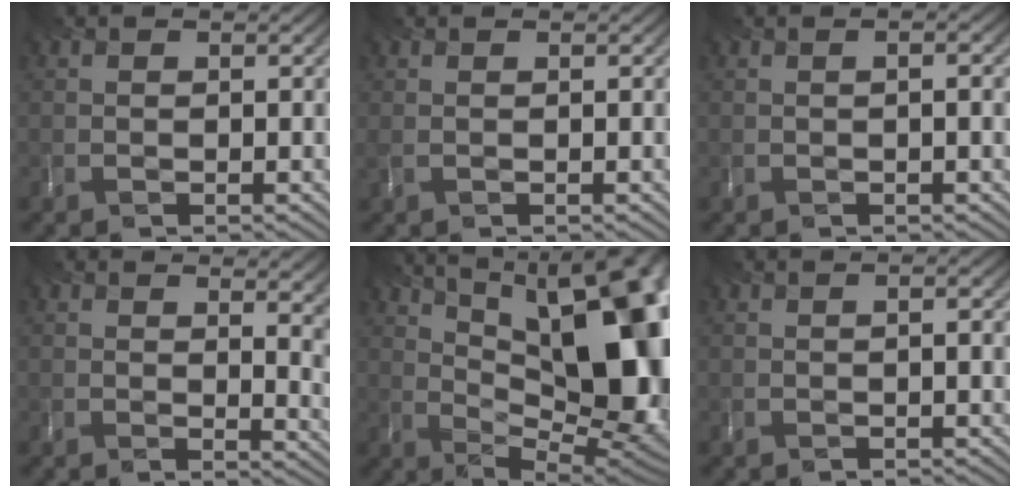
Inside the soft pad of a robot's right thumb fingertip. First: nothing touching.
{"total": 0.5, "force": [0.3, 0.0, 0.4], "torque": [-0.009, 0.003, 0.004]}
{"total": 2.2, "force": [-0.3, 0.5, 2.1], "torque": [-0.030, 0.007, -0.008]}
{"total": 9.8, "force": [2.6, 4.3, 8.4], "torque": [-0.088, 0.020, 0.031]}
{"total": 18.6, "force": [5.8, 8.6, 15.4], "torque": [-0.203, 0.026, 0.083]}
{"total": 1.9, "force": [-0.2, 0.4, 1.8], "torque": [-0.025, 0.006, -0.006]}